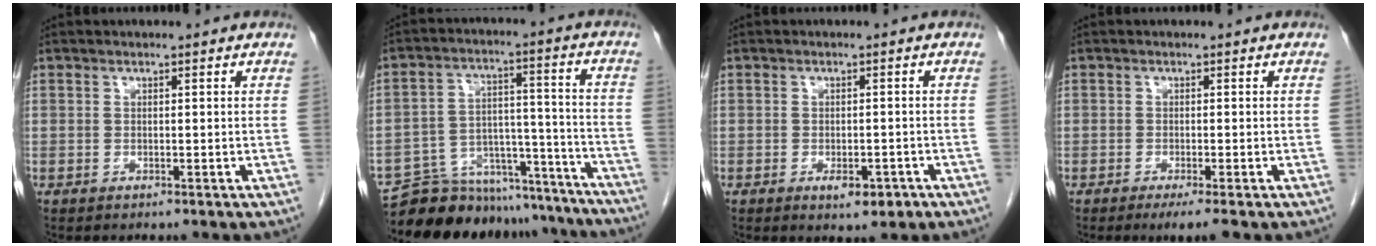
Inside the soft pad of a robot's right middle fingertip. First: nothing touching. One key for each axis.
{"total": 19.6, "fx": -18.3, "fy": 5.8, "fz": 4.0, "tx": -0.068, "ty": 0.033, "tz": -0.260}
{"total": 3.2, "fx": -1.6, "fy": 1.4, "fz": 2.4, "tx": -0.032, "ty": 0.001, "tz": -0.014}
{"total": 2.5, "fx": -1.6, "fy": 0.1, "fz": 1.9, "tx": -0.027, "ty": -0.007, "tz": -0.027}